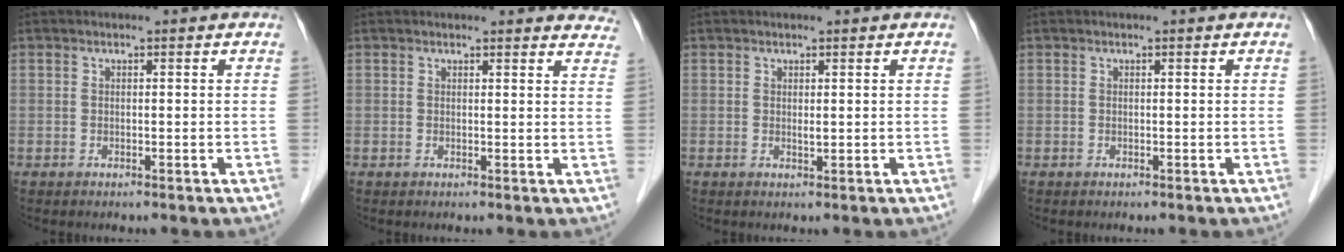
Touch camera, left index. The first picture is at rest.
{"total": 7.8, "force": [7.5, 1.8, 0.9], "torque": [0.024, -0.010, 0.048]}
{"total": 0.7, "force": [0.3, 0.2, 0.6], "torque": [-0.013, -0.003, 0.003]}
{"total": 0.0}